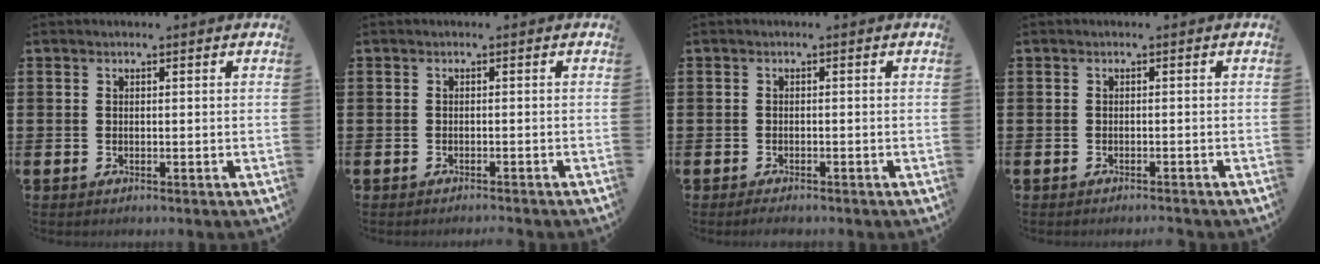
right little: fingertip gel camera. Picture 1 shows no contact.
{"total": 0.7, "force": [-0.7, -0.1, 0.1], "torque": [0.000, 0.000, -0.015]}
{"total": 0.8, "force": [-0.8, 0.2, 0.3], "torque": [-0.008, -0.002, -0.016]}
{"total": 0.6, "force": [-0.6, -0.1, 0.1], "torque": [-0.001, -0.001, -0.013]}